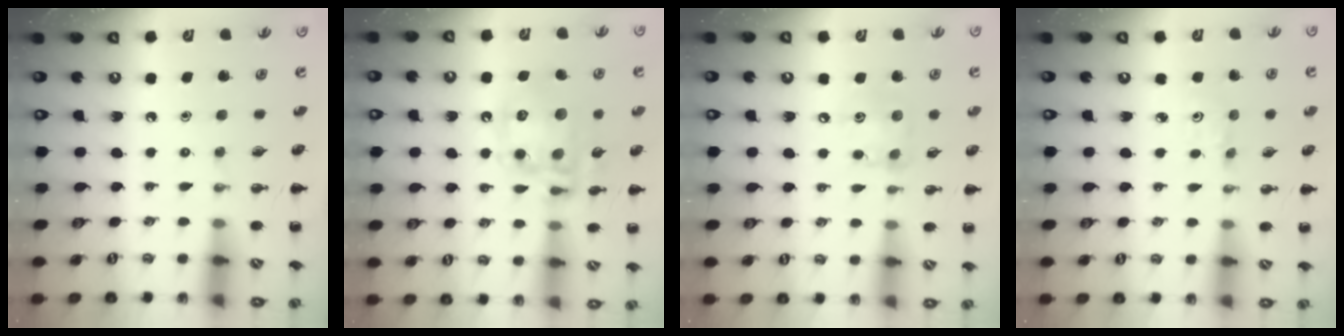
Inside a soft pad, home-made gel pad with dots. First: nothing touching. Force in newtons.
{"total": 14.8, "press": 14.6, "slide": 2.8}
{"total": 7.1, "press": 7.1, "slide": 0.8}
{"total": 2.8, "press": 2.6, "slide": 0.9}